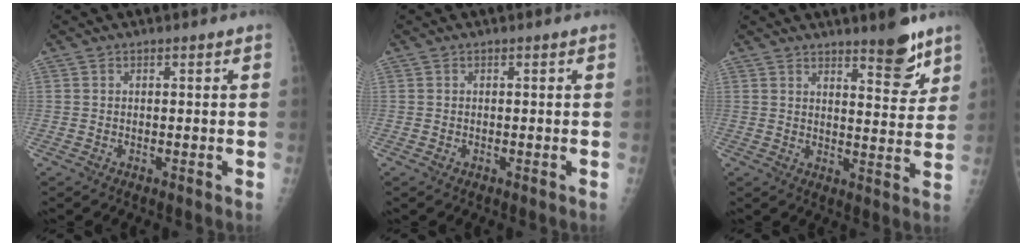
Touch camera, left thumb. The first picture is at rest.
{"total": 0.6, "force": [0.0, 0.4, 0.4], "torque": [-0.007, 0.001, 0.001]}
{"total": 8.2, "force": [6.0, 2.2, 5.1], "torque": [-0.049, -0.046, 0.086]}